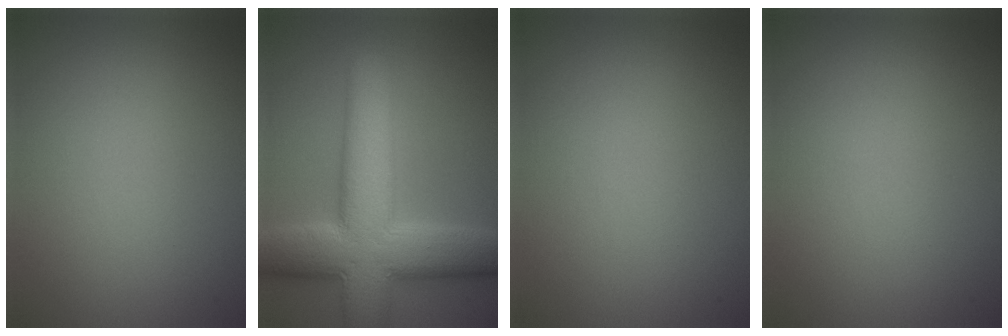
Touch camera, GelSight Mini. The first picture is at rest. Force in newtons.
{"total": 12.0, "press": 12.0, "slide": 0.6}
{"total": 0.0}
{"total": 0.0}